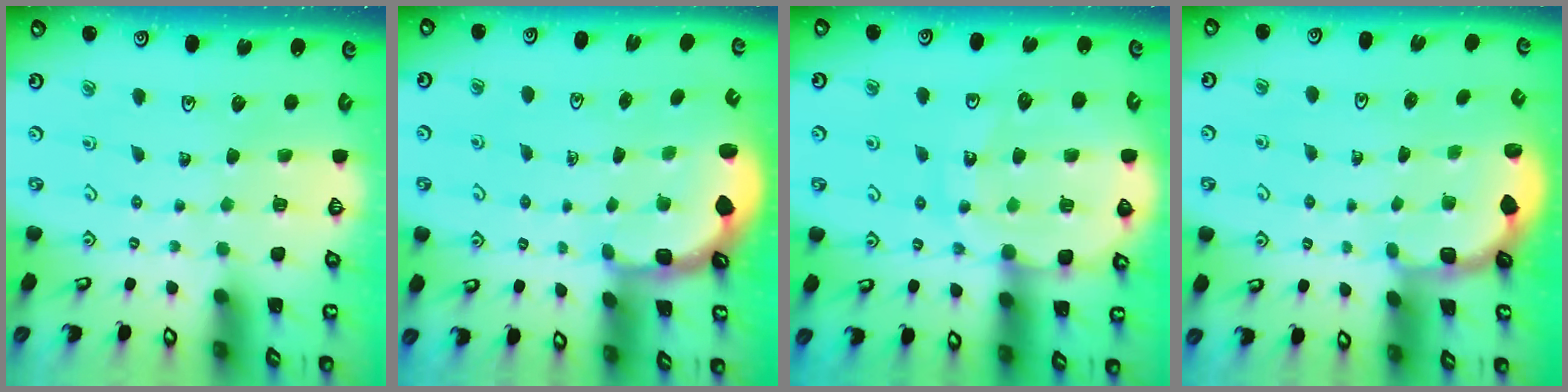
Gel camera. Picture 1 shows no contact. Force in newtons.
{"total": 2.4, "press": 2.1, "slide": 1.2}
{"total": 16.4, "press": 16.1, "slide": 3.3}
{"total": 1.8, "press": 1.6, "slide": 0.8}